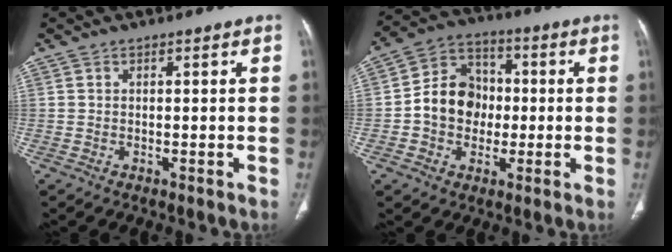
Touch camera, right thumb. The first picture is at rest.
{"total": 11.5, "force": [-0.9, 9.7, 6.2], "torque": [-0.069, 0.031, -0.024]}